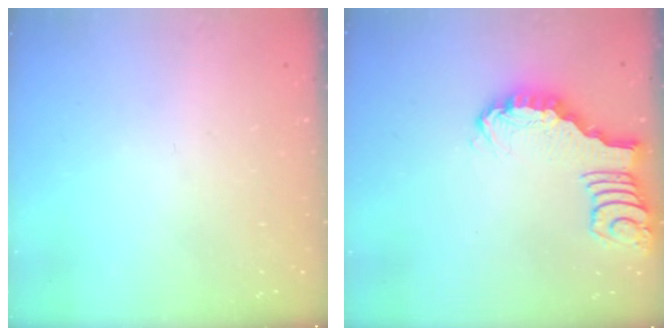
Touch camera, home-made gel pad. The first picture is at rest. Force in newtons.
{"total": 2.7, "press": 2.7, "slide": 0.4}